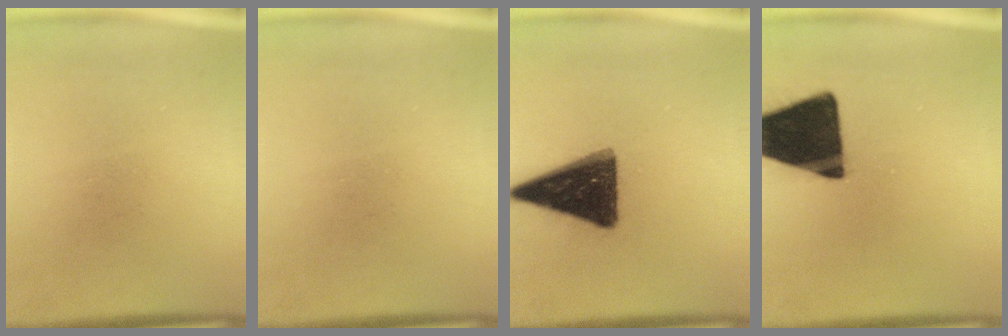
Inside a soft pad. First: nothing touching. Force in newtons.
{"total": 0.0}
{"total": 15.4}
{"total": 18.9}